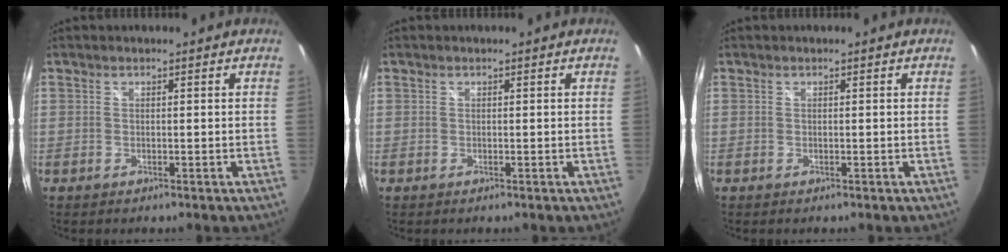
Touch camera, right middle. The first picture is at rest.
{"total": 0.0}
{"total": 0.0}